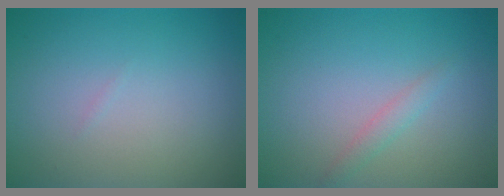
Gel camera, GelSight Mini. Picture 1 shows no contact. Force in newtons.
{"total": 1.1, "press": 1.1, "slide": 0.1}